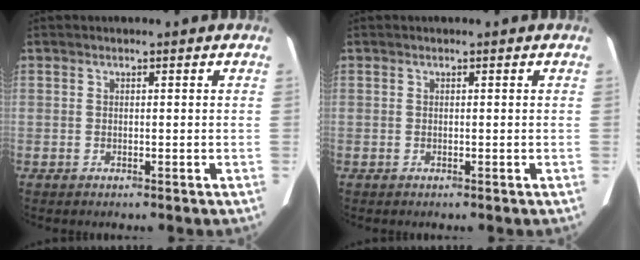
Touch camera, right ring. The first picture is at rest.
{"total": 0.0}